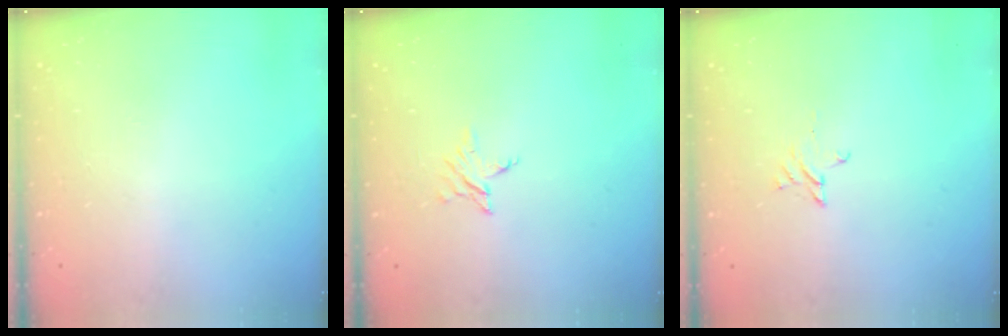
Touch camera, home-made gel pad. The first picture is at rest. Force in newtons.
{"total": 2.7, "press": 2.7, "slide": 0.2}
{"total": 2.6, "press": 2.6, "slide": 0.2}